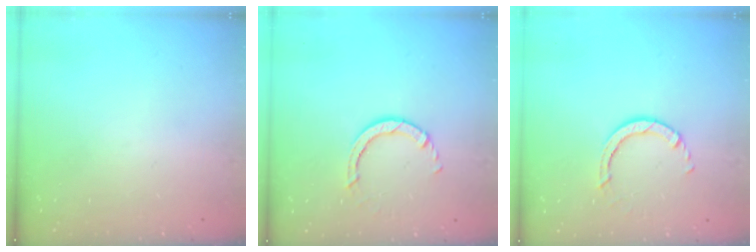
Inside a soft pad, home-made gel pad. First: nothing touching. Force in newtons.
{"total": 3.0, "press": 3.0, "slide": 0.4}
{"total": 3.0, "press": 3.0, "slide": 0.4}